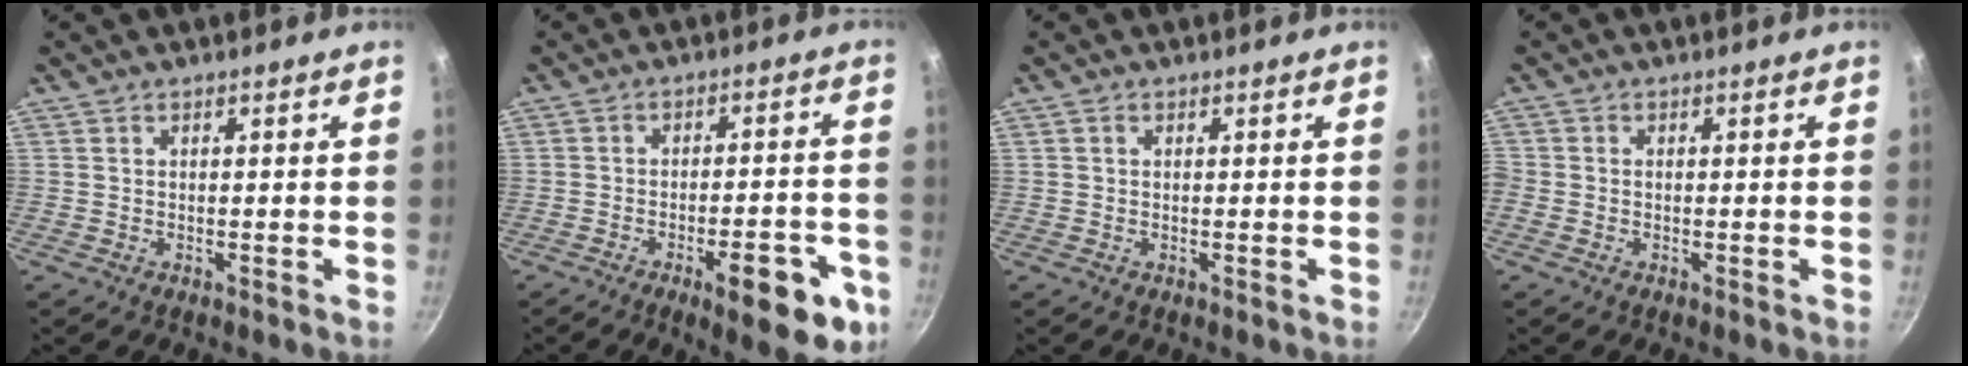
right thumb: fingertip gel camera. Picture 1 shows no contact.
{"total": 13.4, "force": [-5.9, 4.7, 11.0], "torque": [-0.111, 0.025, -0.072]}
{"total": 0.6, "force": [0.1, 0.5, 0.2], "torque": [-0.002, 0.004, 0.002]}
{"total": 1.3, "force": [-0.6, 1.0, 0.5], "torque": [-0.015, 0.004, -0.015]}